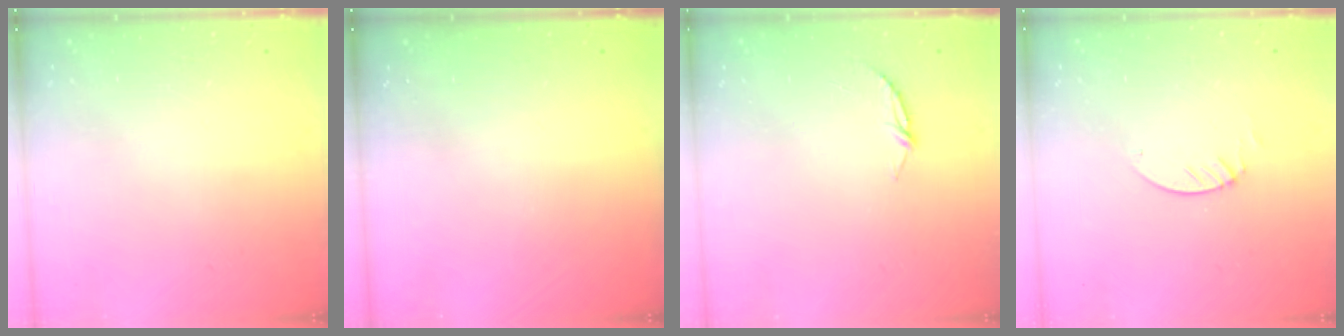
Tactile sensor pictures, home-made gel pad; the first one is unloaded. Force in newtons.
{"total": 0.0}
{"total": 4.2, "press": 4.2, "slide": 0.5}
{"total": 1.3, "press": 1.3, "slide": 0.1}